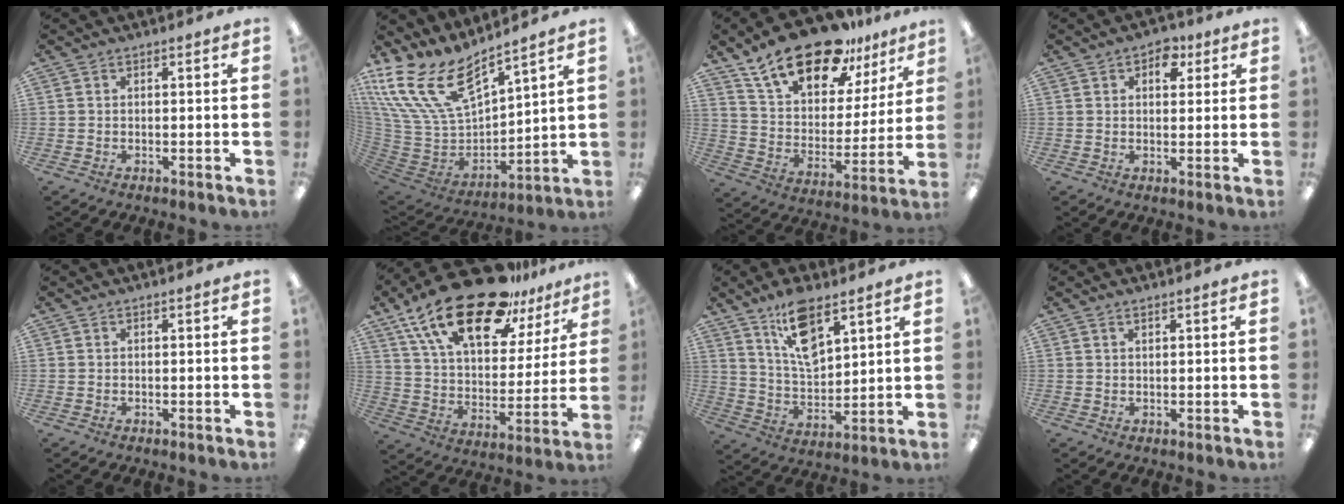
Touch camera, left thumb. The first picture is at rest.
{"total": 20.2, "force": [12.4, 10.5, 11.9], "torque": [-0.256, -0.077, 0.229]}
{"total": 19.8, "force": [14.6, 8.9, 10.0], "torque": [-0.170, -0.089, 0.256]}
{"total": 5.1, "force": [2.5, 3.3, 3.0], "torque": [-0.024, -0.007, 0.036]}
{"total": 0.0}
{"total": 24.2, "force": [17.3, 9.5, 14.0], "torque": [-0.257, -0.105, 0.301]}
{"total": 12.8, "force": [8.2, 6.0, 7.7], "torque": [-0.128, -0.035, 0.147]}
{"total": 0.9, "force": [0.6, 0.4, 0.5], "torque": [-0.011, 0.001, 0.011]}